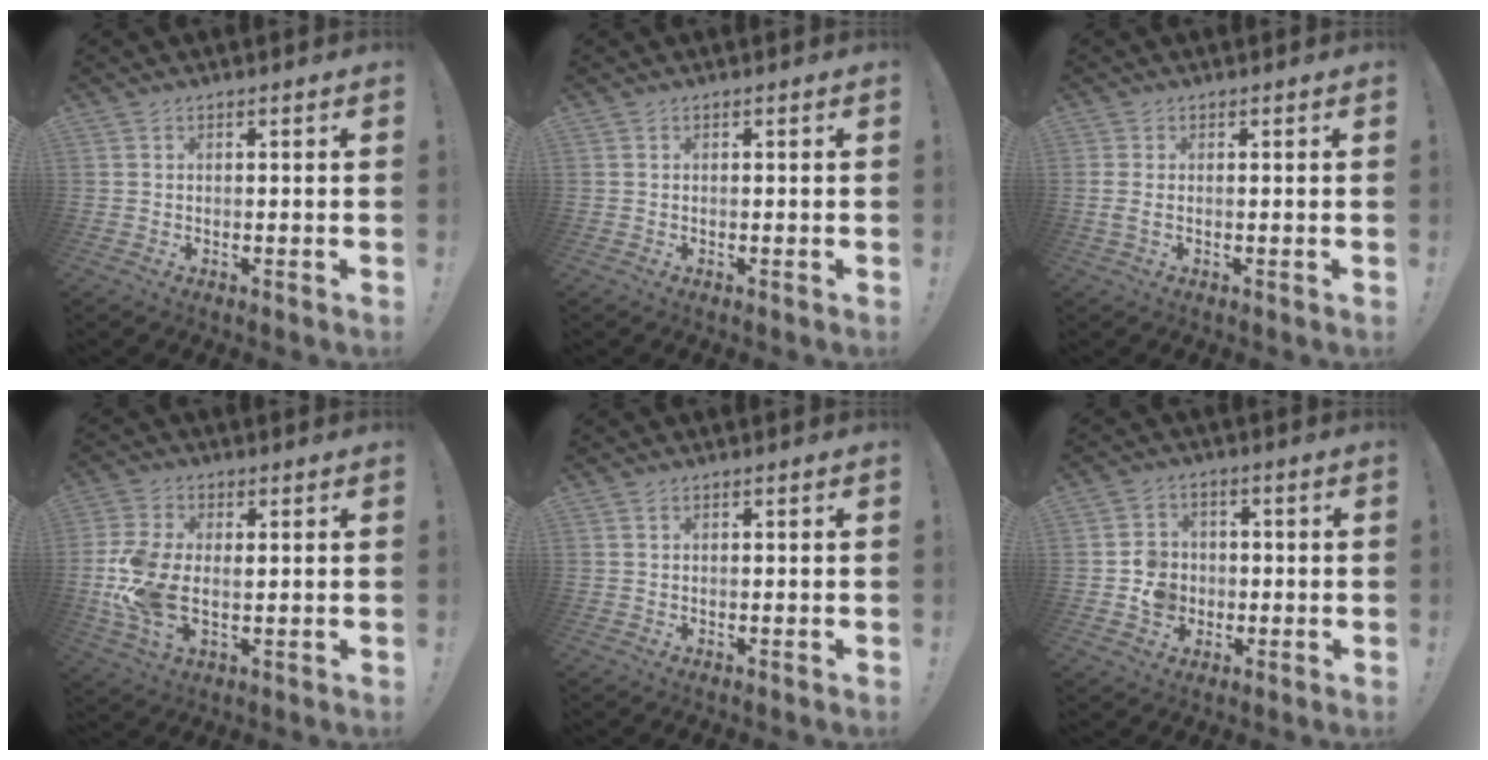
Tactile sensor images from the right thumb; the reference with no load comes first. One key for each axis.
{"total": 0.0}
{"total": 1.7, "fx": 0.3, "fy": 0.5, "fz": 1.6, "tx": -0.026, "ty": -0.003, "tz": 0.005}
{"total": 11.8, "fx": 0.1, "fy": 7.5, "fz": 9.2, "tx": -0.174, "ty": -0.009, "tz": 0.005}
{"total": 0.0}
{"total": 8.1, "fx": -1.9, "fy": 7.4, "fz": 2.6, "tx": -0.036, "ty": 0.021, "tz": -0.028}